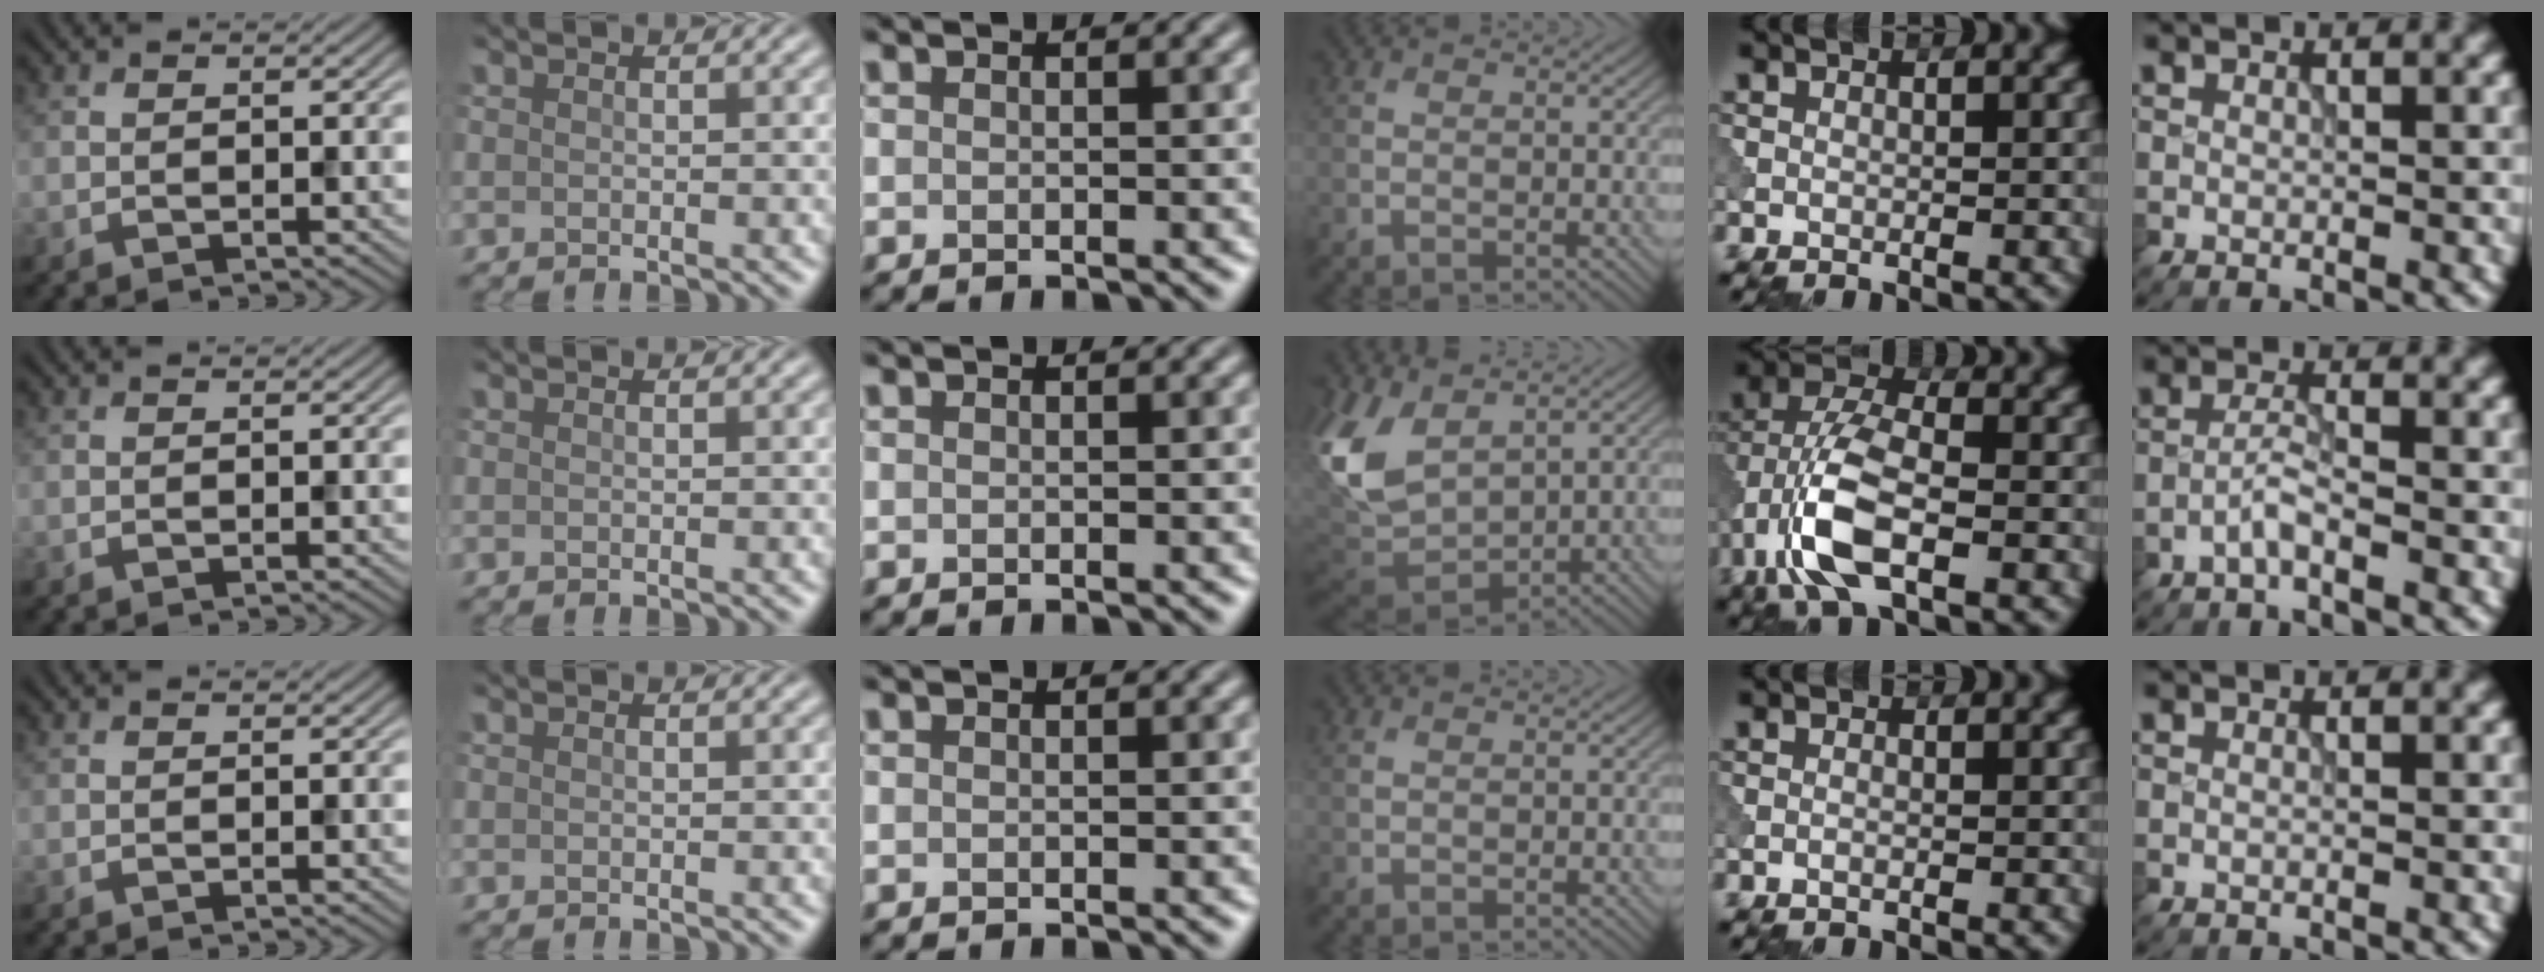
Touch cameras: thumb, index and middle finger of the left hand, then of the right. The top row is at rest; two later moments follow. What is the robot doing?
{"motion": "wipe", "object": "makeup brush"}